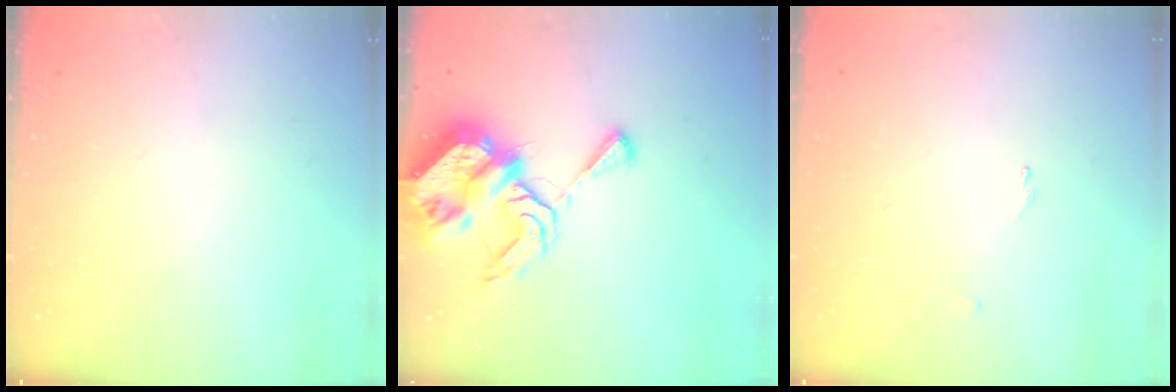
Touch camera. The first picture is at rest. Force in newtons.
{"total": 13.6, "press": 13.5, "slide": 1.6}
{"total": 0.0}